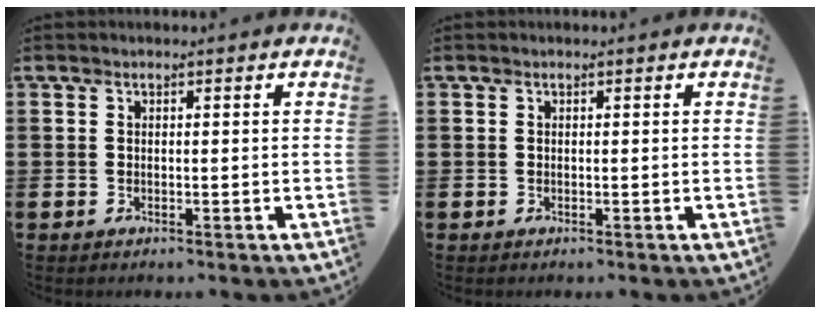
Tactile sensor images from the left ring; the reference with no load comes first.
{"total": 0.0}